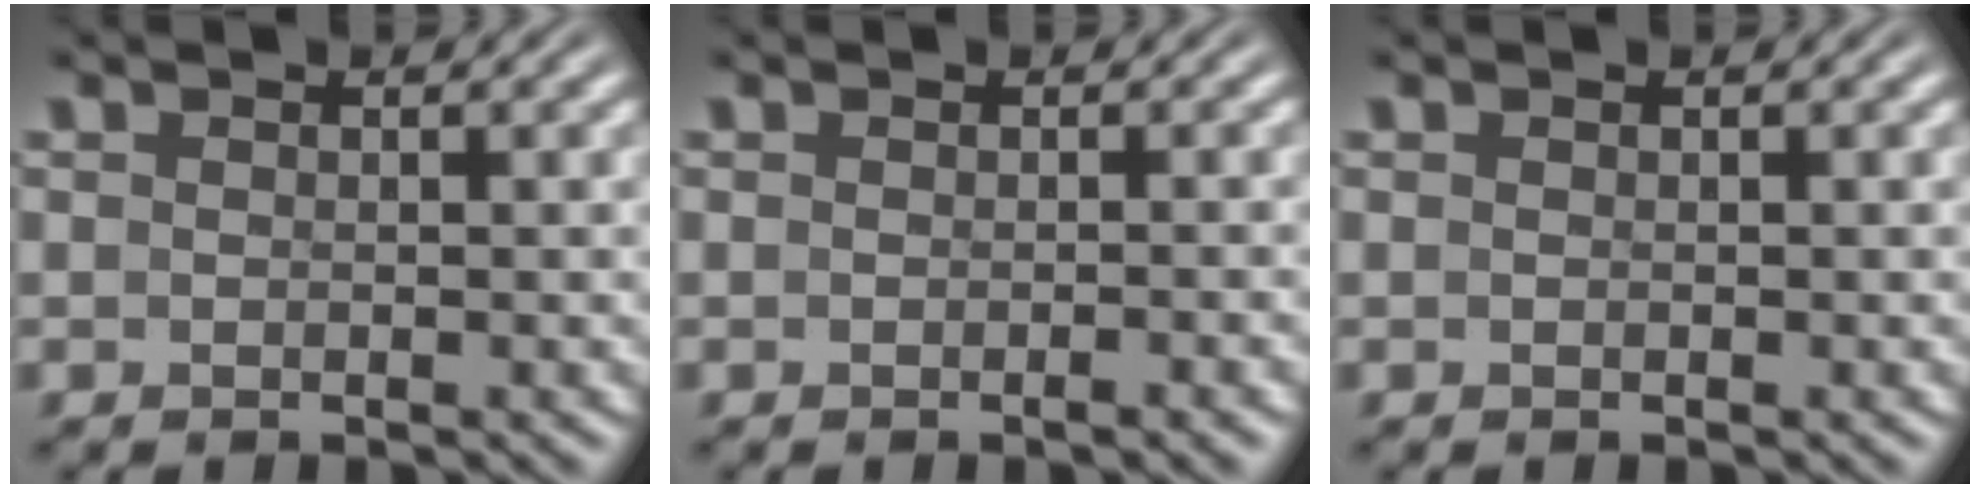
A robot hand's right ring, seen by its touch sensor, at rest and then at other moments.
{"total": 0.7, "force": [-0.6, -0.1, 0.3], "torque": [-0.006, 0.006, -0.011]}
{"total": 0.0}